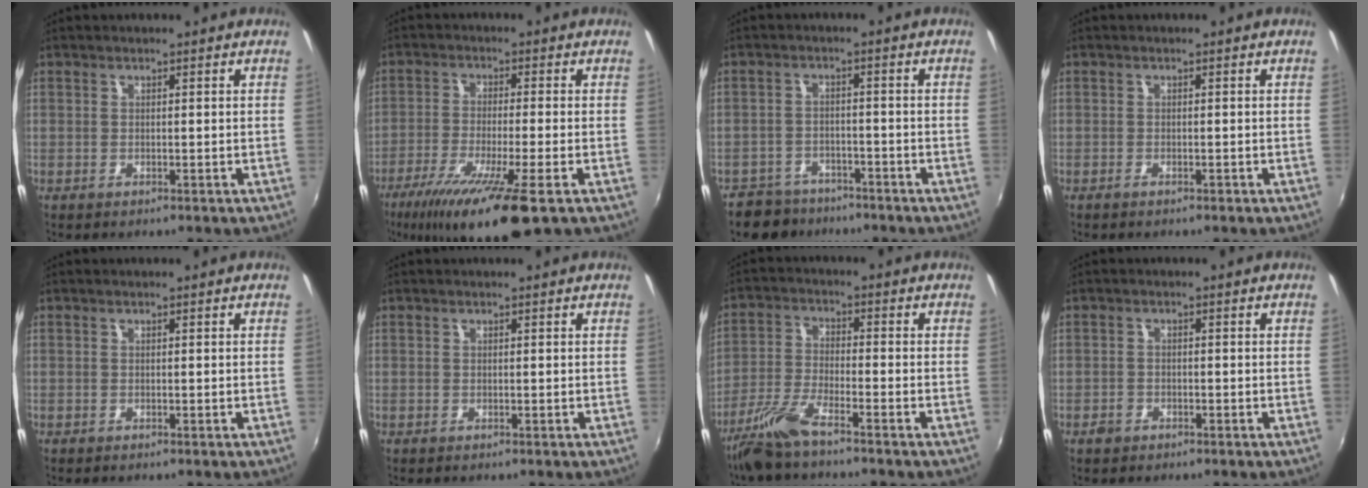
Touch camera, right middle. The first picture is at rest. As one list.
[{"total": 15.0, "force": [-8.9, 1.3, 12.0], "torque": [-0.234, -0.051, -0.152]}, {"total": 7.6, "force": [-6.1, 4.3, 1.4], "torque": [-0.050, 0.006, -0.096]}, {"total": 0.9, "force": [-0.8, 0.2, 0.4], "torque": [-0.007, -0.003, -0.015]}, {"total": 0.0}, {"total": 0.0}, {"total": 7.8, "force": [-6.0, 1.2, 4.9], "torque": [-0.112, -0.008, -0.121]}, {"total": 2.1, "force": [-1.4, 1.4, 0.6], "torque": [-0.015, 0.000, -0.025]}]